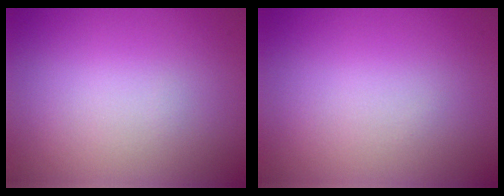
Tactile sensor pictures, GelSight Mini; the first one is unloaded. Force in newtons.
{"total": 0.0}